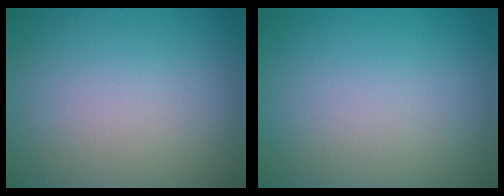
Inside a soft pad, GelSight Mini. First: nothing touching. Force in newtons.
{"total": 0.0}